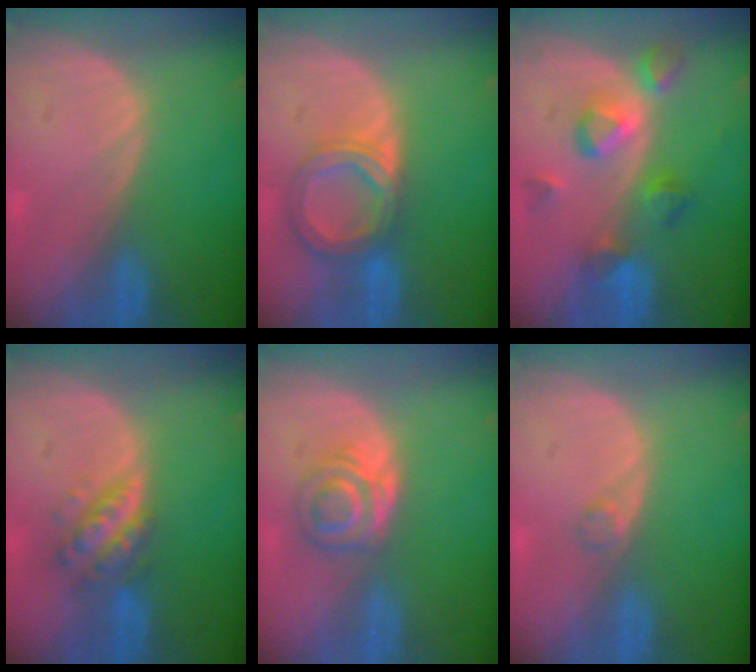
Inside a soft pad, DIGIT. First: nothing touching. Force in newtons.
{"total": 6.7, "press": 6.2, "slide": 2.5}
{"total": 6.6, "press": 6.6, "slide": 0.7}
{"total": 5.7, "press": 5.2, "slide": 2.3}
{"total": 5.2, "press": 4.8, "slide": 2.1}
{"total": 1.2, "press": 1.2, "slide": 0.1}